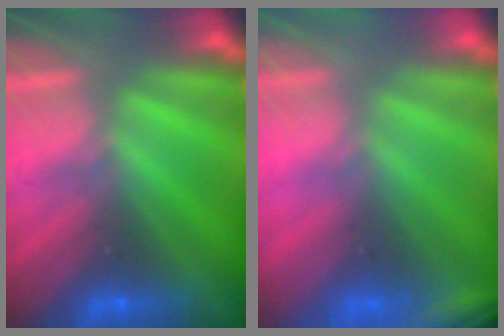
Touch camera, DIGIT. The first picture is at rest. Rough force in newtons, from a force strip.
{"total": 2.4}